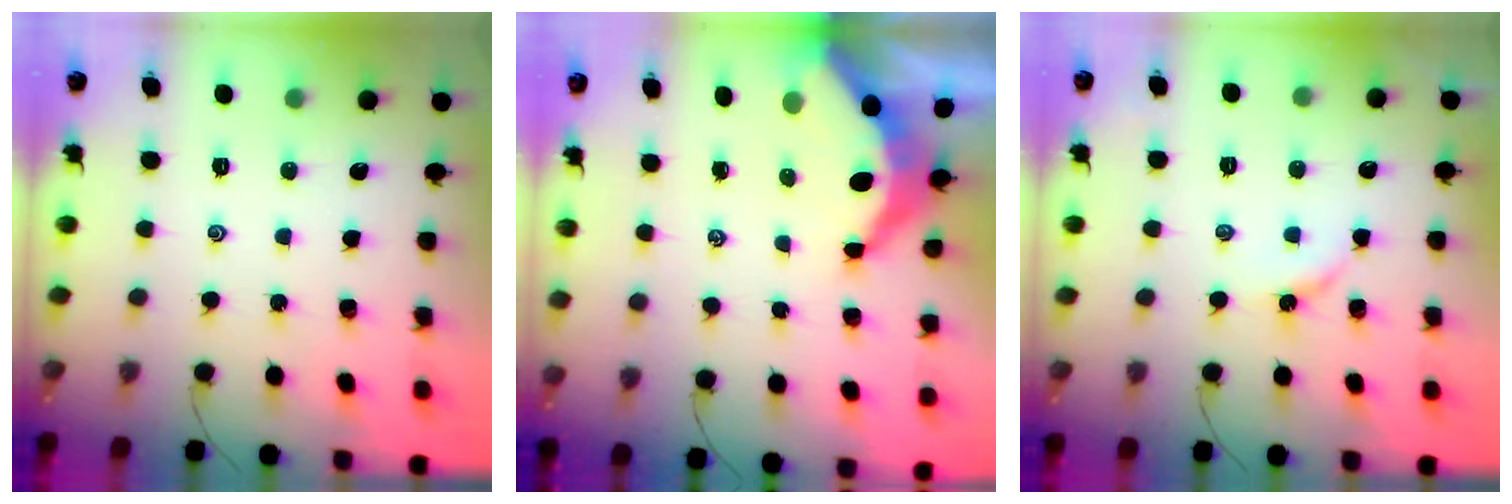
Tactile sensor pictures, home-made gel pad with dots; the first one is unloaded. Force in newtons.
{"total": 7.4, "press": 7.3, "slide": 0.8}
{"total": 2.9, "press": 2.9, "slide": 0.3}